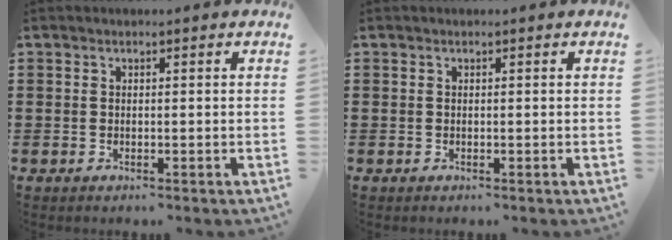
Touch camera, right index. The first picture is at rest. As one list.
[{"total": 0.0}]